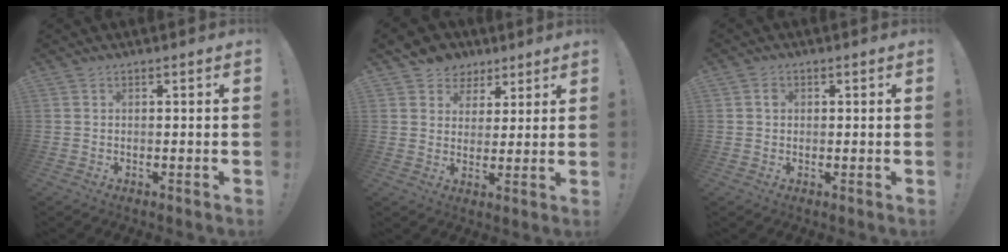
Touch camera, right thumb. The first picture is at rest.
{"total": 6.9, "force": [3.3, 6.0, 0.8], "torque": [-0.012, -0.018, 0.068]}
{"total": 1.8, "force": [0.1, 1.6, 0.6], "torque": [0.000, 0.000, -0.001]}